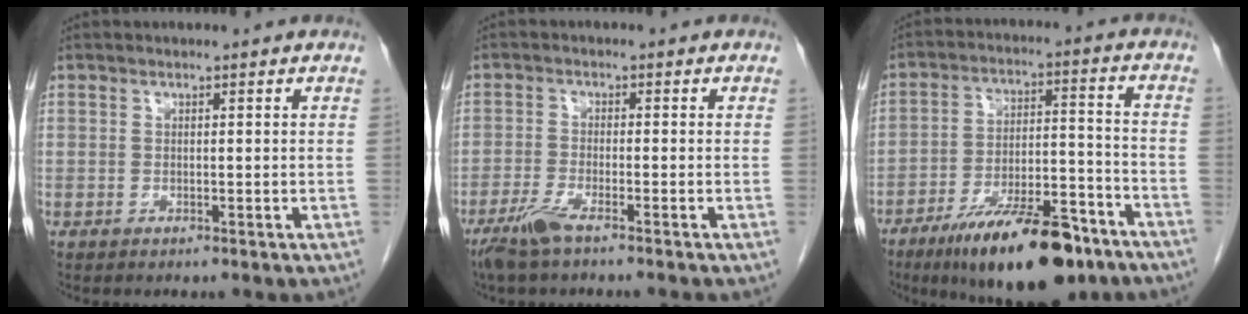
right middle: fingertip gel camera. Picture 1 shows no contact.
{"total": 4.1, "force": [-3.0, 0.1, 2.7], "torque": [-0.062, -0.010, -0.065]}
{"total": 18.0, "force": [-12.5, 4.7, 12.1], "torque": [-0.172, 0.004, -0.202]}